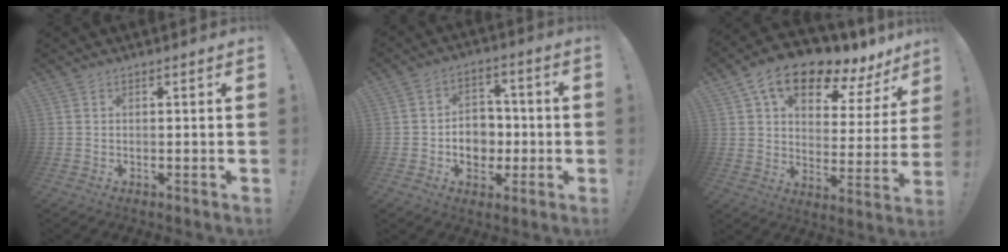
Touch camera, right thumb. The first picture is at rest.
{"total": 9.4, "force": [-1.8, 7.9, 4.8], "torque": [-0.075, 0.013, -0.023]}
{"total": 13.7, "force": [9.2, 6.7, 7.7], "torque": [-0.125, -0.062, 0.157]}